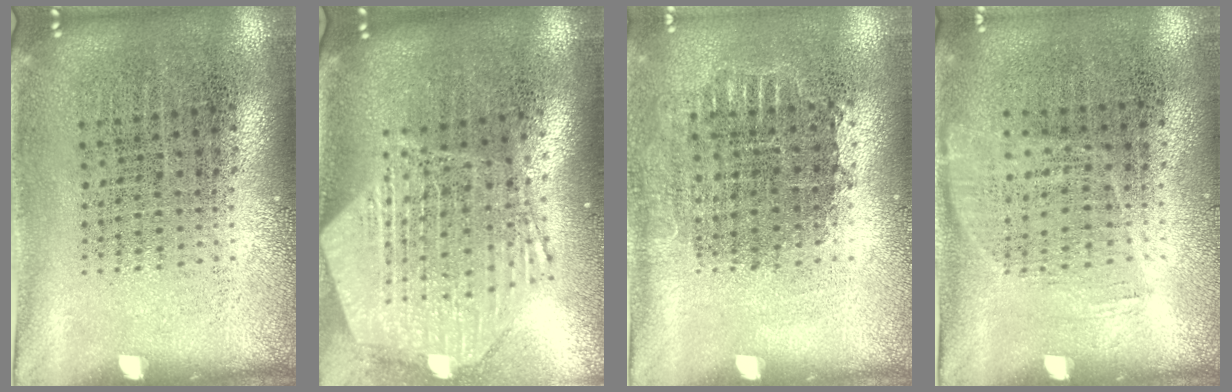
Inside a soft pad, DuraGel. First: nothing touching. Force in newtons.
{"total": 3.0, "press": 2.4, "slide": 1.8}
{"total": 0.8, "press": 0.7, "slide": 0.3}
{"total": 1.1, "press": 0.9, "slide": 0.7}